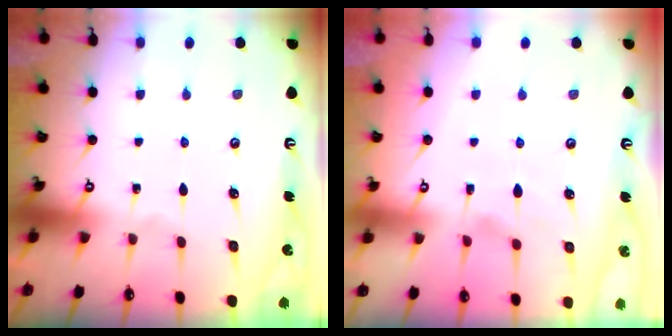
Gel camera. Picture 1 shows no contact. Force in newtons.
{"total": 2.4, "press": 2.1, "slide": 1.3}